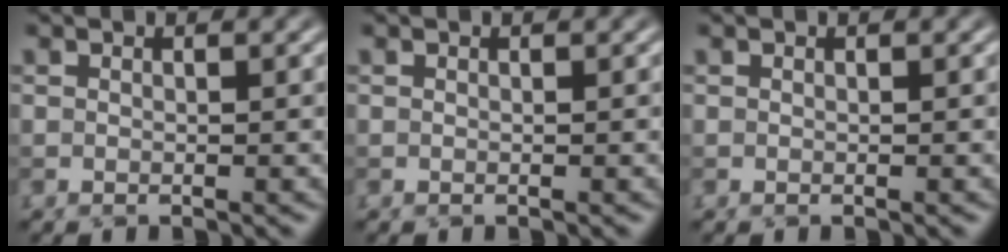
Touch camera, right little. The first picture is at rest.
{"total": 0.0}
{"total": 0.0}